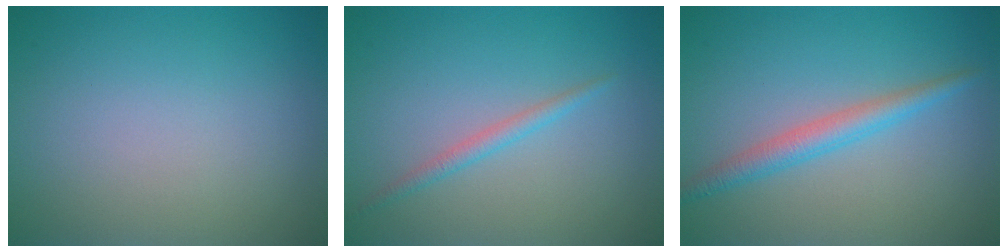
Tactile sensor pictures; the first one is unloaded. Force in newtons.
{"total": 1.3, "press": 1.3, "slide": 0.0}
{"total": 2.6, "press": 2.6, "slide": 0.0}